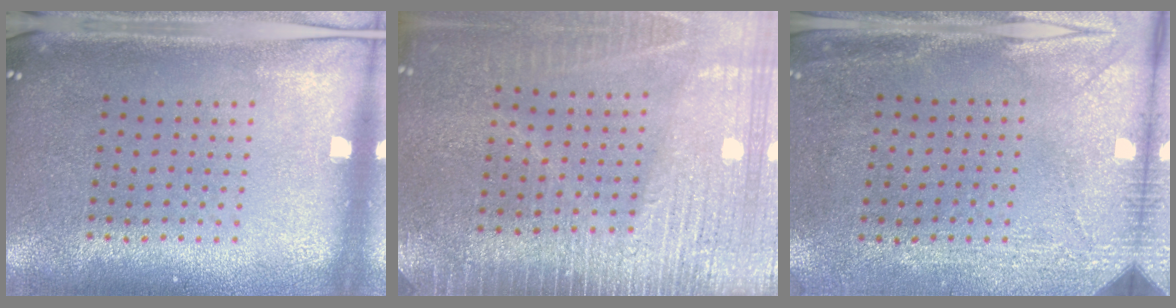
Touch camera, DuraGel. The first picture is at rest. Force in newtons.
{"total": 3.5, "press": 3.0, "slide": 1.7}
{"total": 2.9, "press": 2.3, "slide": 1.8}